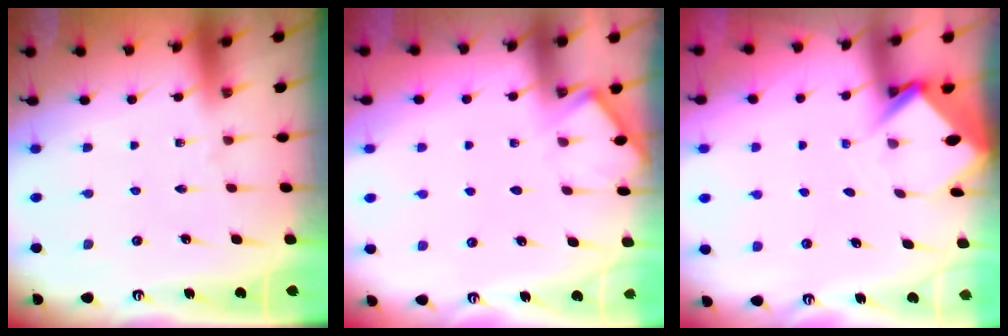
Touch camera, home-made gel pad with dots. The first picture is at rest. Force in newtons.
{"total": 3.7, "press": 3.7, "slide": 0.4}
{"total": 3.6, "press": 3.6, "slide": 0.2}